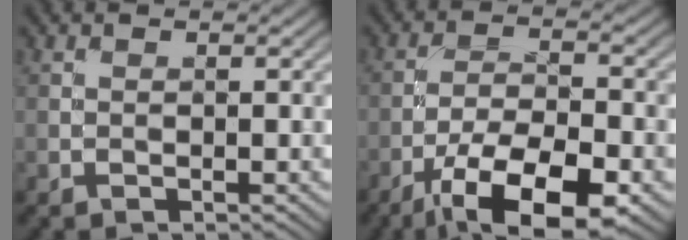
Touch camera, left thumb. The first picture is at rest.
{"total": 12.2, "force": [-7.0, 4.2, 9.0], "torque": [-0.164, -0.007, -0.127]}